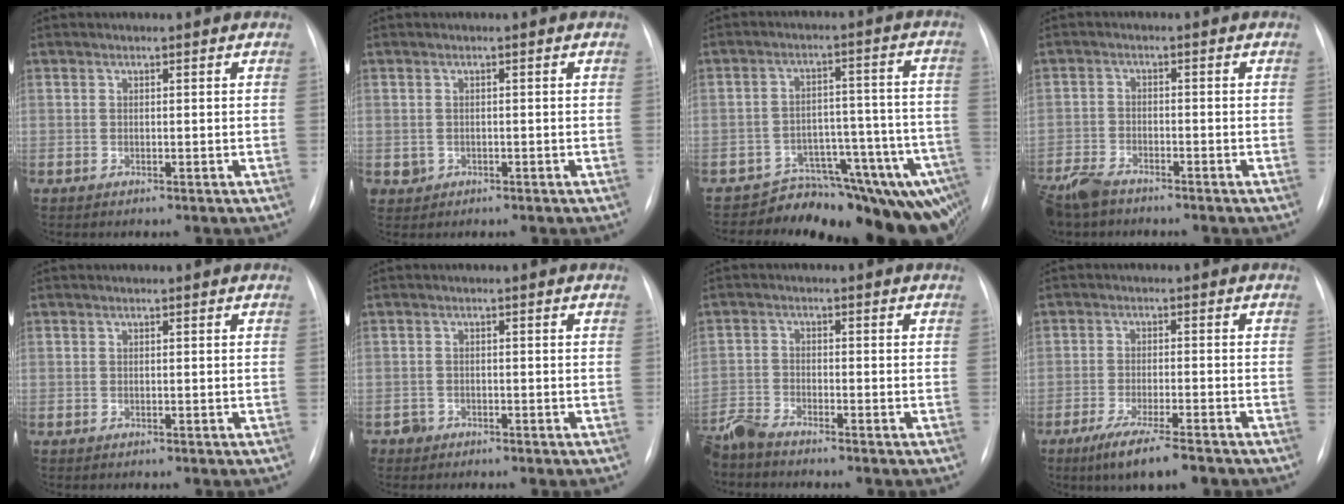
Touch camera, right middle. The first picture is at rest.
{"total": 1.5, "force": [-0.3, 1.5, 0.2], "torque": [-0.001, 0.004, -0.001]}
{"total": 14.4, "force": [-12.7, 3.8, 5.5], "torque": [-0.003, 0.069, -0.162]}
{"total": 6.8, "force": [-5.7, 2.4, 2.8], "torque": [-0.058, -0.017, -0.106]}
{"total": 0.0}
{"total": 1.5, "force": [-1.0, 1.0, -0.4], "torque": [0.004, 0.006, -0.021]}
{"total": 5.1, "force": [-4.9, 0.2, 1.6], "torque": [-0.032, -0.019, -0.098]}
{"total": 8.5, "force": [-6.0, 0.6, 6.0], "torque": [-0.099, -0.020, -0.095]}